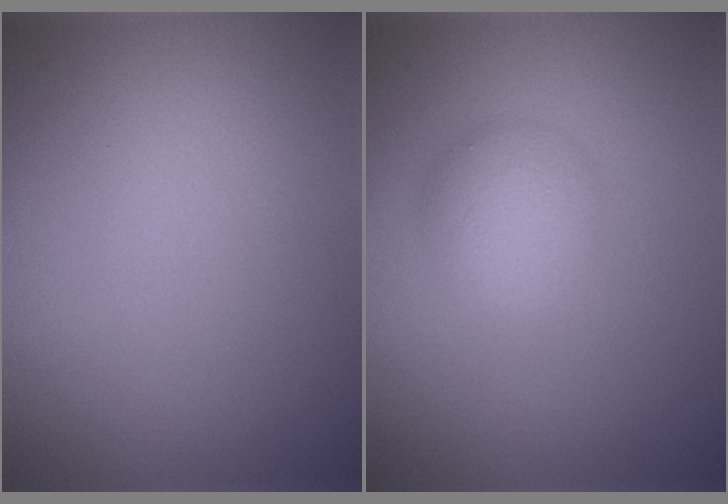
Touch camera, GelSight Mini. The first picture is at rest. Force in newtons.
{"total": 2.7, "press": 2.7, "slide": 0.1}